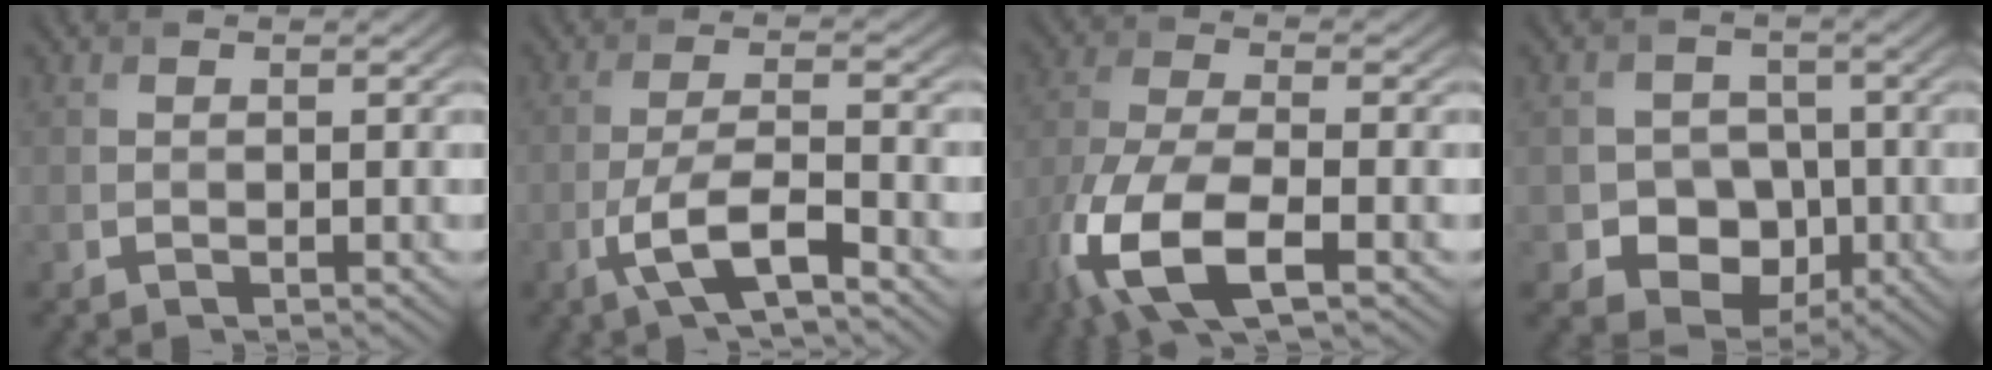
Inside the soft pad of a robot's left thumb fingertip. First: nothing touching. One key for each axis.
{"total": 6.5, "fx": -3.6, "fy": 1.5, "fz": 5.2, "tx": -0.104, "ty": 0.004, "tz": -0.072}
{"total": 11.8, "fx": -5.8, "fy": 4.3, "fz": 9.3, "tx": -0.209, "ty": -0.022, "tz": -0.124}
{"total": 7.7, "fx": -2.1, "fy": 6.7, "fz": 3.1, "tx": -0.056, "ty": -0.001, "tz": -0.063}